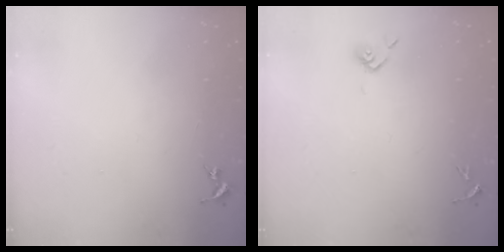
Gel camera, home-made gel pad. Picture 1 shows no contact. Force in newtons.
{"total": 3.8, "press": 3.7, "slide": 0.8}